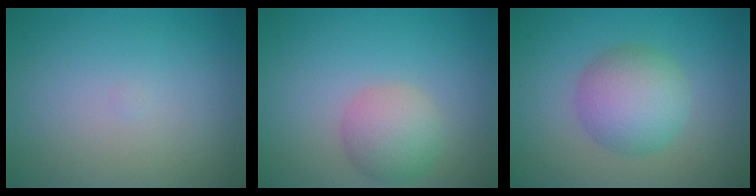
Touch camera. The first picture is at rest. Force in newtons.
{"total": 3.4, "press": 3.4, "slide": 0.2}
{"total": 5.1, "press": 5.1, "slide": 0.2}